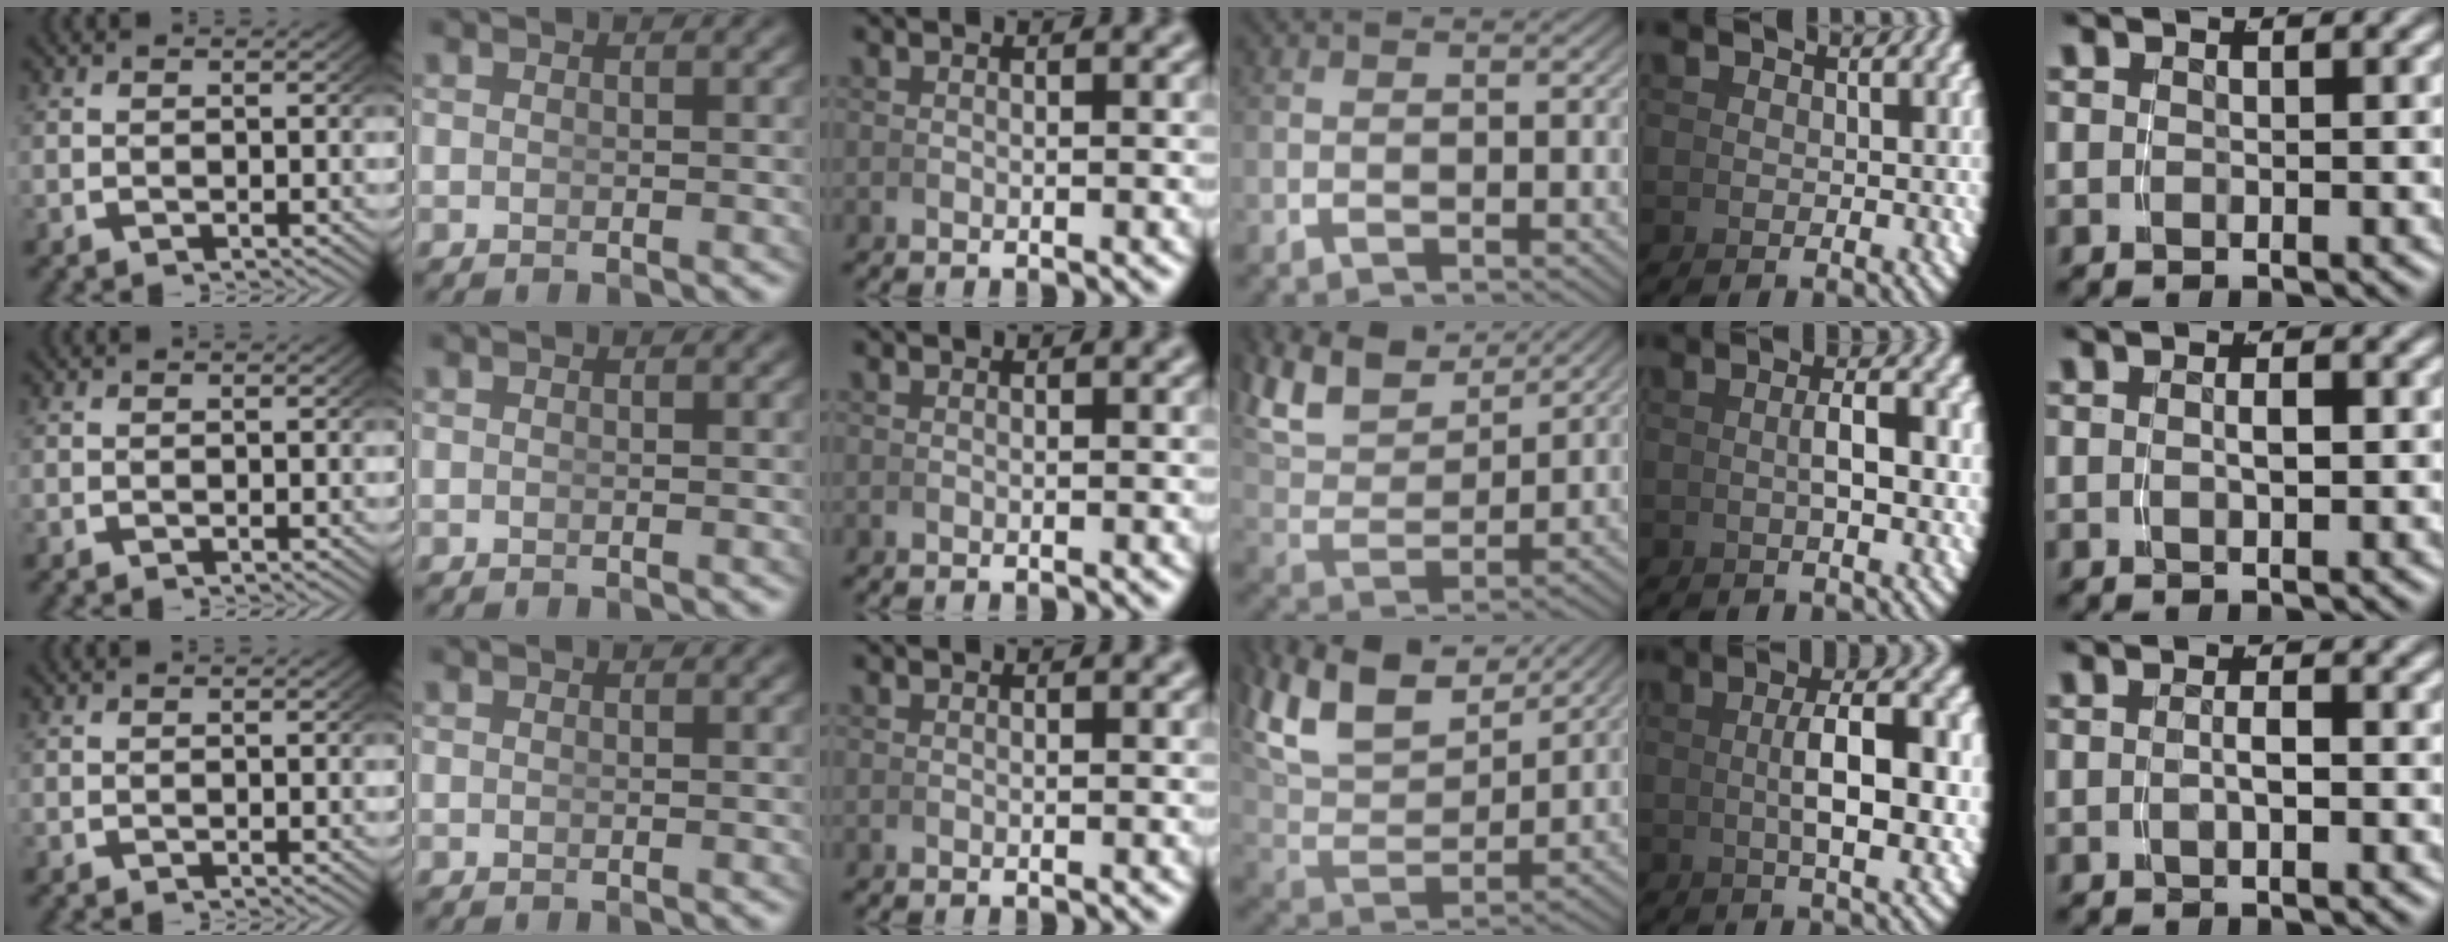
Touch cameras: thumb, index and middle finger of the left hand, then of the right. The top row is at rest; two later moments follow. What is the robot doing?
{"motion": "grasp_and_lifting", "object": "photo album"}